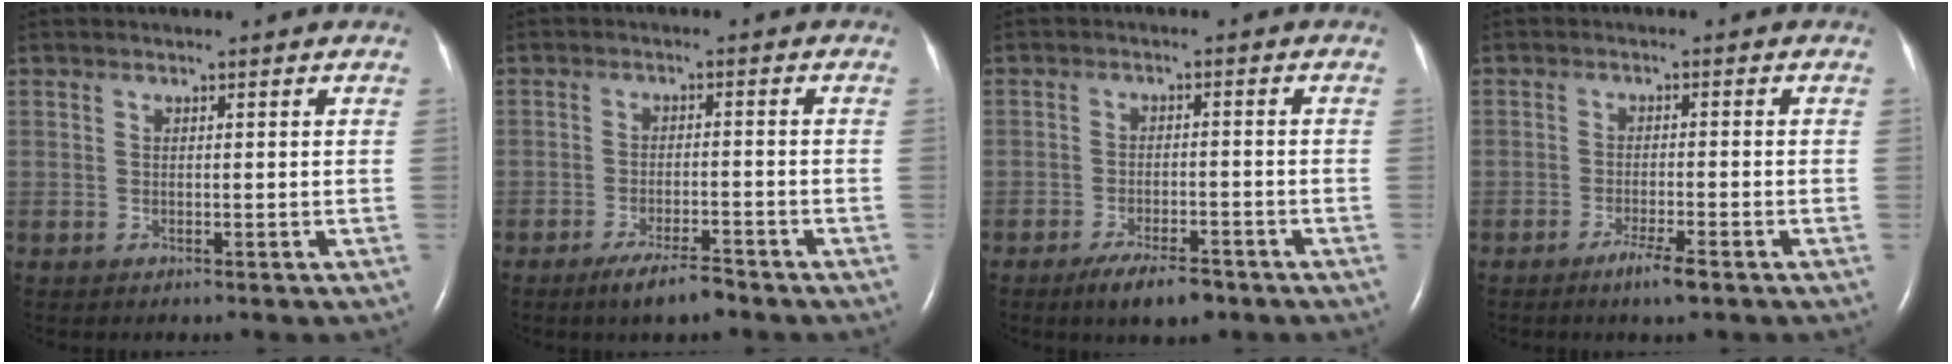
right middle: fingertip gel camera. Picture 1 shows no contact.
{"total": 4.9, "force": [-3.7, 0.6, 3.1], "torque": [-0.060, -0.007, -0.066]}
{"total": 5.8, "force": [-4.2, 1.6, 3.7], "torque": [-0.065, -0.005, -0.067]}
{"total": 3.5, "force": [-2.4, -0.1, 2.6], "torque": [-0.051, -0.008, -0.044]}